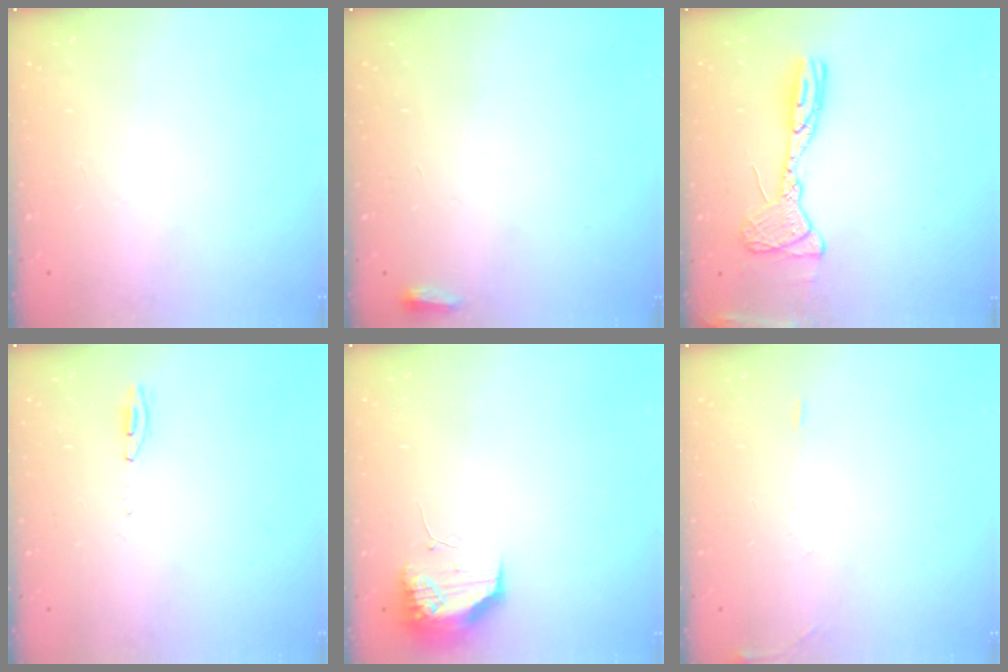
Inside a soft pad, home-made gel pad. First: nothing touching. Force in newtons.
{"total": 2.5, "press": 2.3, "slide": 1.0}
{"total": 13.7, "press": 13.7, "slide": 1.5}
{"total": 14.8, "press": 3.9, "slide": 14.3}
{"total": 12.0, "press": 10.5, "slide": 5.8}
{"total": 5.8, "press": 5.7, "slide": 0.9}